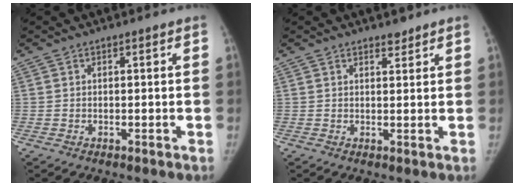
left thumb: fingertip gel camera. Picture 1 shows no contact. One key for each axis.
{"total": 1.8, "fx": 1.5, "fy": 0.8, "fz": 0.4, "tx": 0.003, "ty": -0.012, "tz": 0.021}